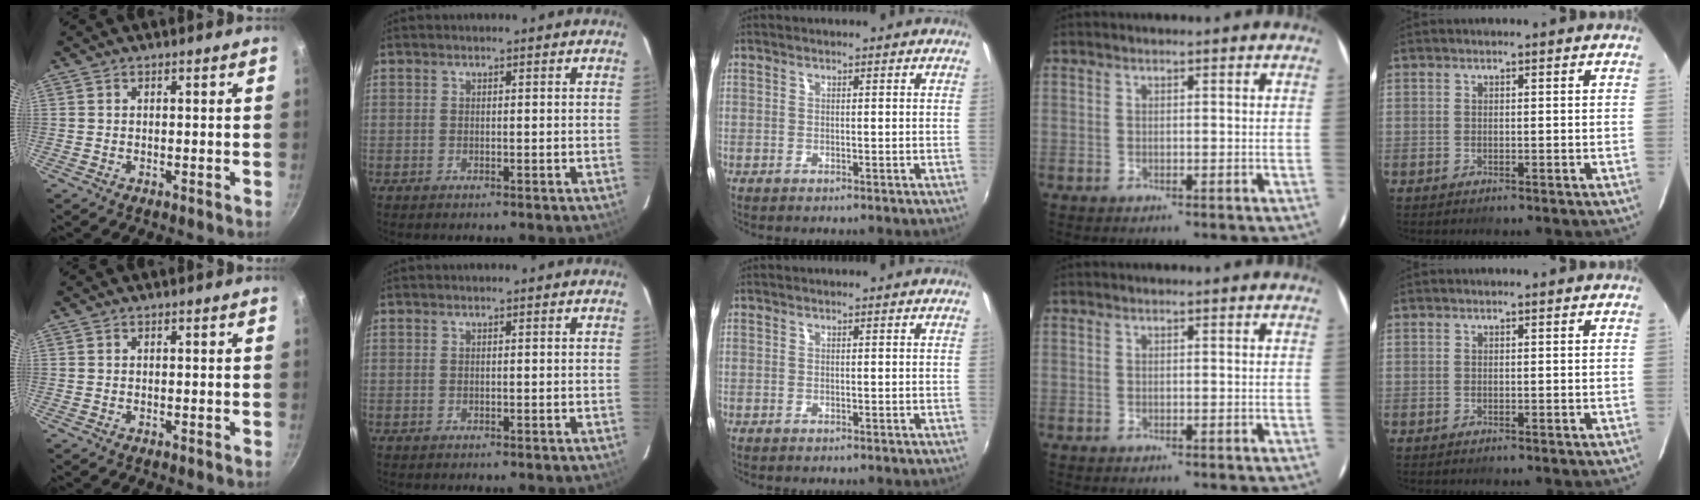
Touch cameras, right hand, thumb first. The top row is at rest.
{}